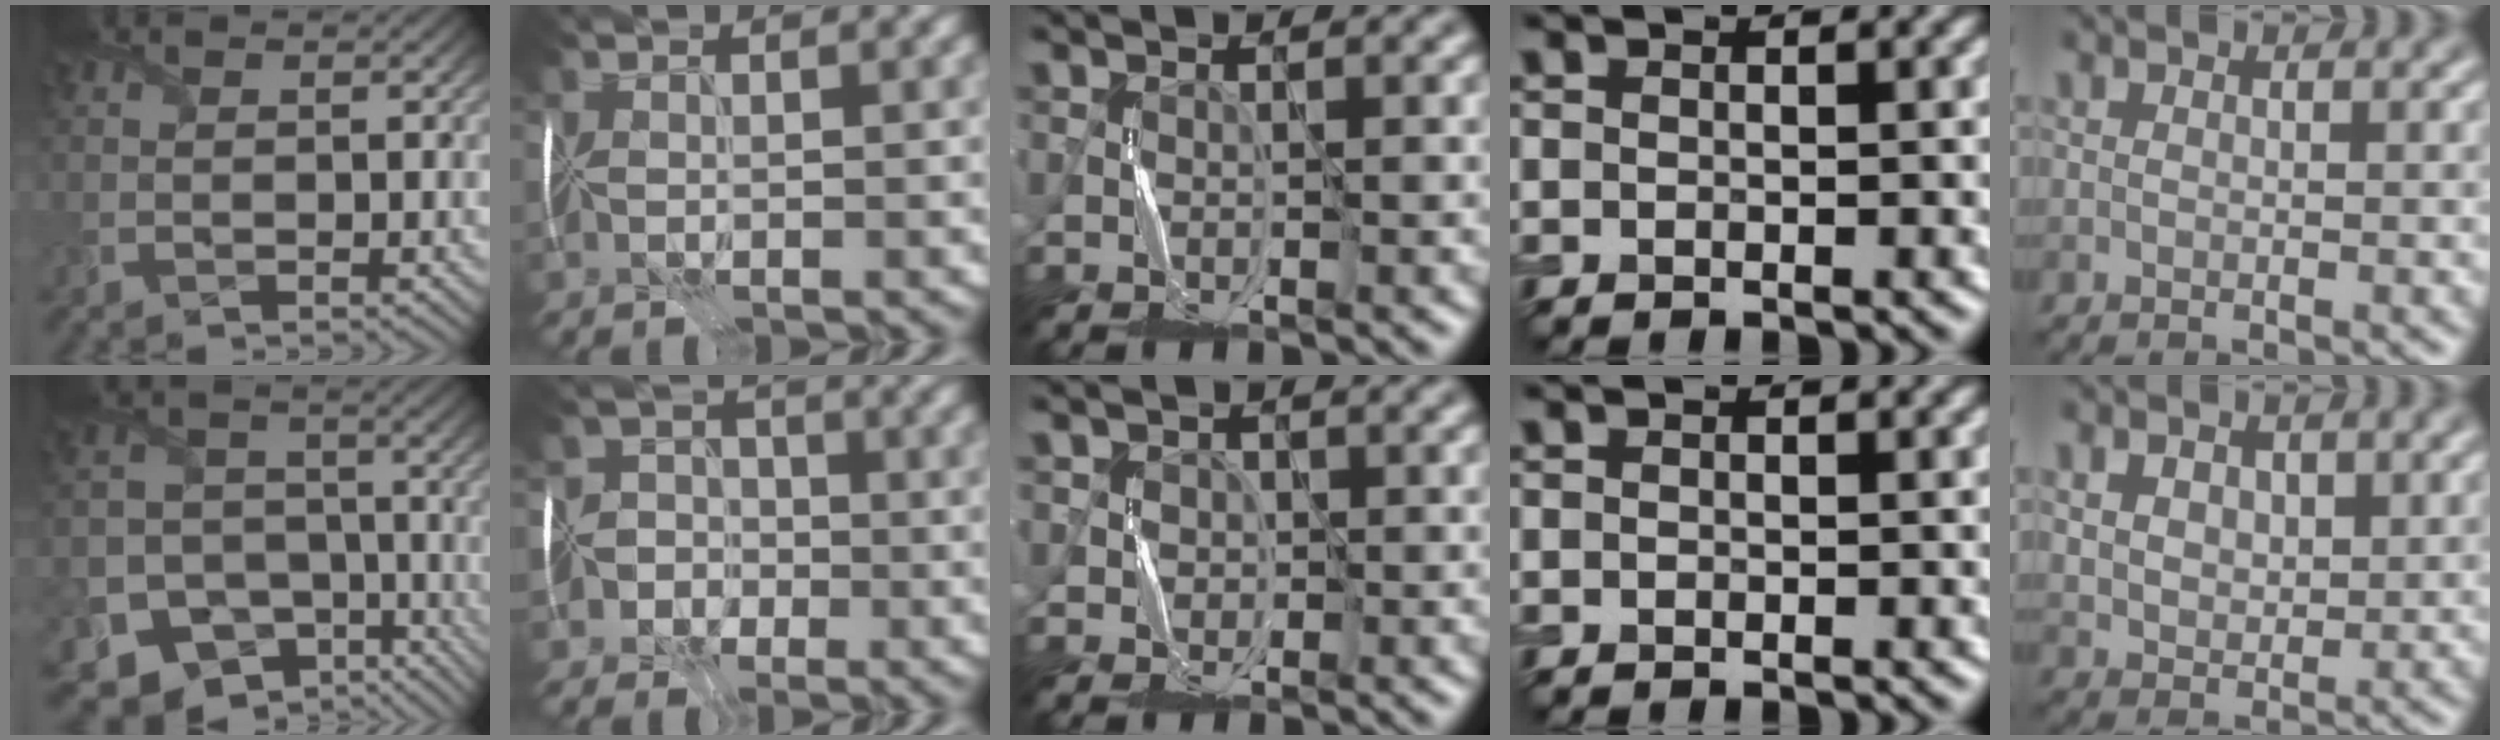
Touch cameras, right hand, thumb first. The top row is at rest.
{"thumb": {"total": 17.7, "force": [-11.2, 12.5, 5.5], "torque": [-0.157, -0.060, -0.156]}, "index": {"total": 5.7, "force": [-3.2, 4.7, 0.6], "torque": [0.020, 0.001, -0.084]}, "middle": {"total": 2.2, "force": [0.7, 2.0, 0.2], "torque": [-0.011, 0.002, 0.018]}, "little": {"total": 3.6, "force": [1.5, 2.4, 2.1], "torque": [-0.043, 0.002, 0.024]}}